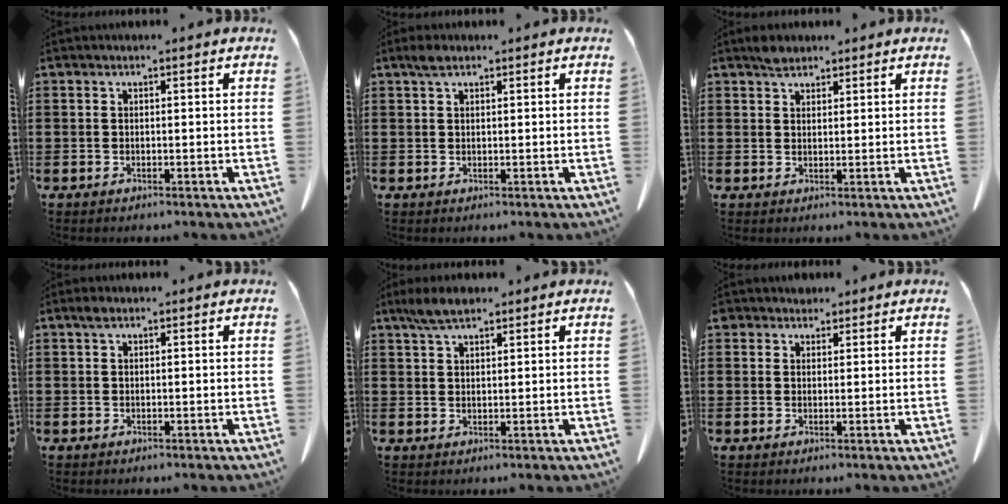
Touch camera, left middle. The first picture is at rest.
{"total": 1.8, "force": [1.2, 0.9, 1.1], "torque": [-0.026, 0.005, 0.021]}
{"total": 2.2, "force": [1.8, 0.9, 0.7], "torque": [-0.010, -0.001, 0.034]}
{"total": 0.9, "force": [0.5, 0.6, 0.6], "torque": [-0.015, 0.005, 0.008]}
{"total": 3.9, "force": [2.7, 1.3, 2.5], "torque": [-0.056, 0.005, 0.051]}
{"total": 2.2, "force": [1.8, 1.3, 0.2], "torque": [-0.002, 0.005, 0.033]}